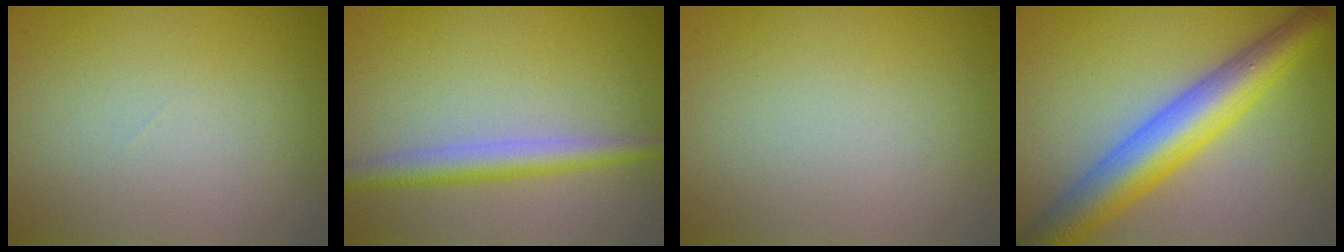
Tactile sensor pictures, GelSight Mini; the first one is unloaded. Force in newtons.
{"total": 2.9, "press": 2.9, "slide": 0.1}
{"total": 0.0}
{"total": 7.4, "press": 7.4, "slide": 0.5}